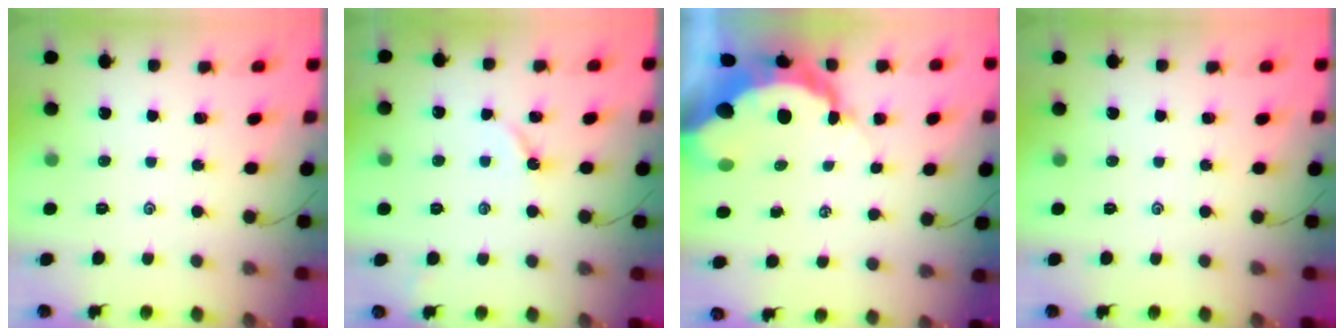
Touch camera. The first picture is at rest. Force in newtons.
{"total": 2.8, "press": 2.8, "slide": 0.2}
{"total": 14.6, "press": 14.6, "slide": 1.4}
{"total": 0.0}